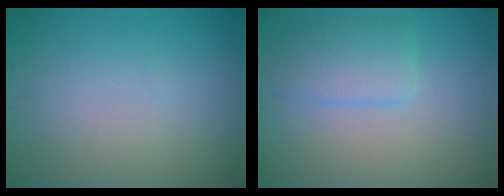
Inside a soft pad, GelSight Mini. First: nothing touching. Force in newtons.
{"total": 2.9, "press": 2.8, "slide": 0.3}